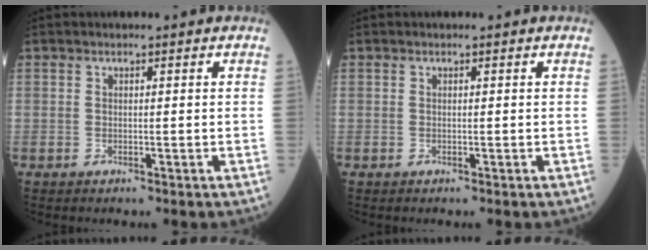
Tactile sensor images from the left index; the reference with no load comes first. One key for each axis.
{"total": 0.0}